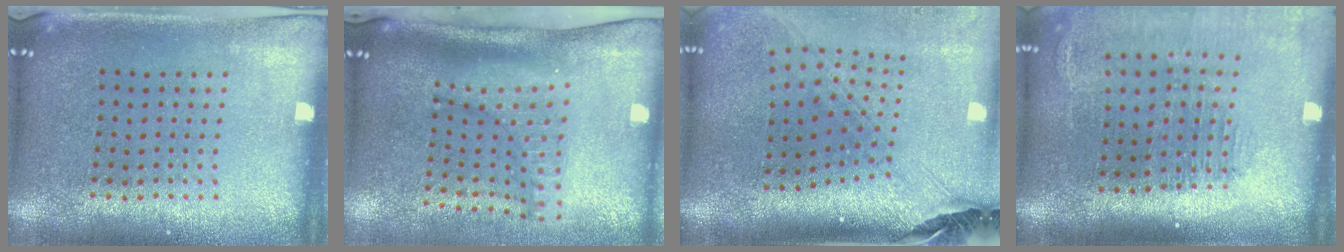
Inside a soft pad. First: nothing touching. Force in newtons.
{"total": 1.8, "press": 1.4, "slide": 1.1}
{"total": 2.9, "press": 2.1, "slide": 2.0}
{"total": 1.7, "press": 1.5, "slide": 0.7}